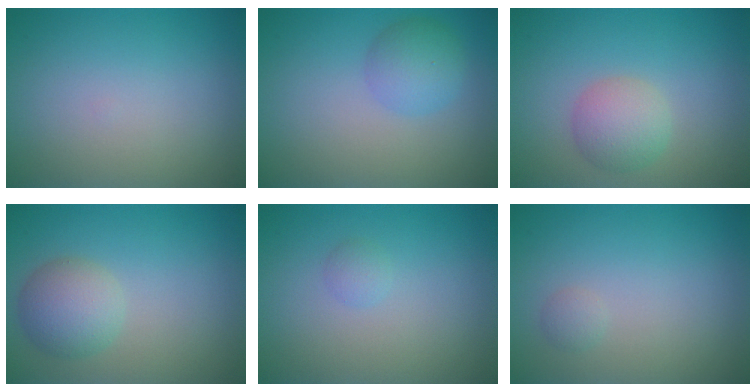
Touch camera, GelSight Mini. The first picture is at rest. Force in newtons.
{"total": 3.0, "press": 2.9, "slide": 0.2}
{"total": 3.1, "press": 3.1, "slide": 0.1}
{"total": 2.8, "press": 2.8, "slide": 0.3}
{"total": 0.8, "press": 0.8, "slide": 0.0}
{"total": 0.7, "press": 0.7, "slide": 0.0}